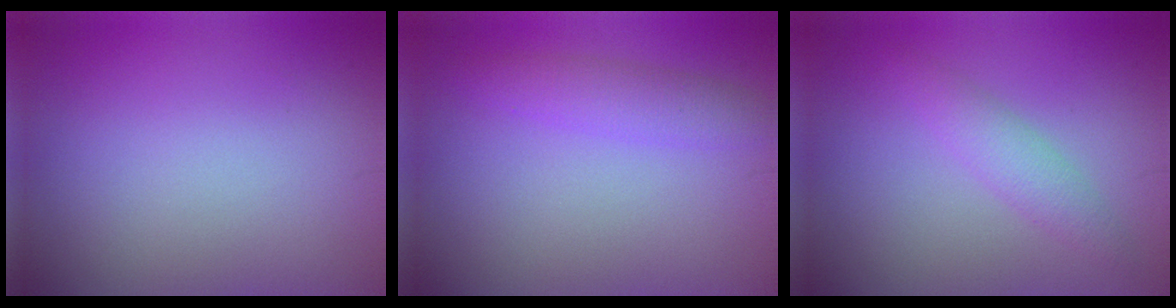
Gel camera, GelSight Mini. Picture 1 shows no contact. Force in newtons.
{"total": 2.6, "press": 2.6, "slide": 0.0}
{"total": 2.2, "press": 2.2, "slide": 0.1}